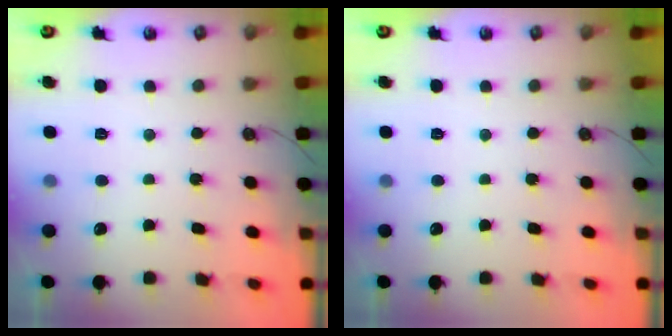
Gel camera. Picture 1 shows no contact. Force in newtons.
{"total": 0.0}